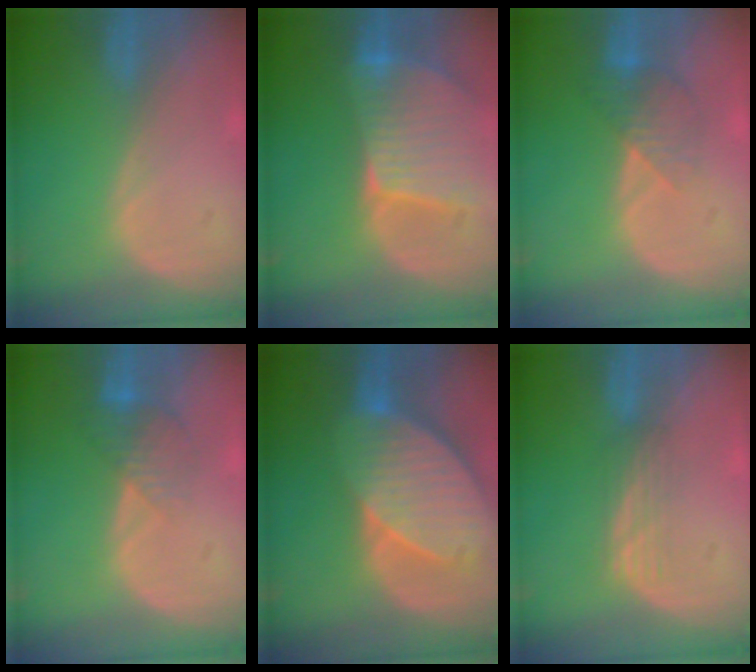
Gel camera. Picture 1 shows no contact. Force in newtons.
{"total": 9.5, "press": 8.4, "slide": 4.5}
{"total": 4.2, "press": 4.2, "slide": 0.4}
{"total": 4.3, "press": 3.8, "slide": 2.1}
{"total": 10.7, "press": 9.4, "slide": 5.1}
{"total": 3.1, "press": 2.5, "slide": 1.7}